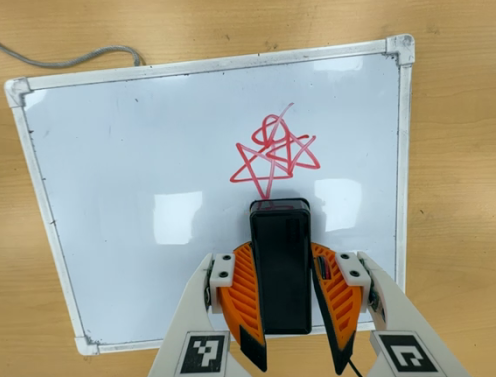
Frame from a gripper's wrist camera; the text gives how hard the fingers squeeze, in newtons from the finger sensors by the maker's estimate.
{"total": 9.5, "left": 8.2, "right": 10.7}